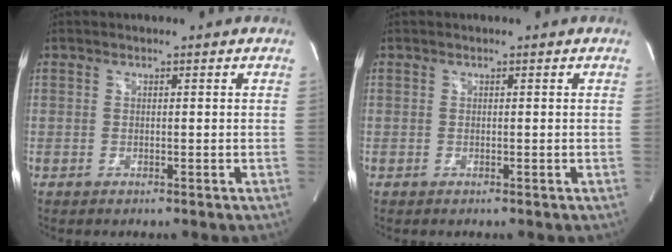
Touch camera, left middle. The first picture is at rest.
{"total": 0.0}